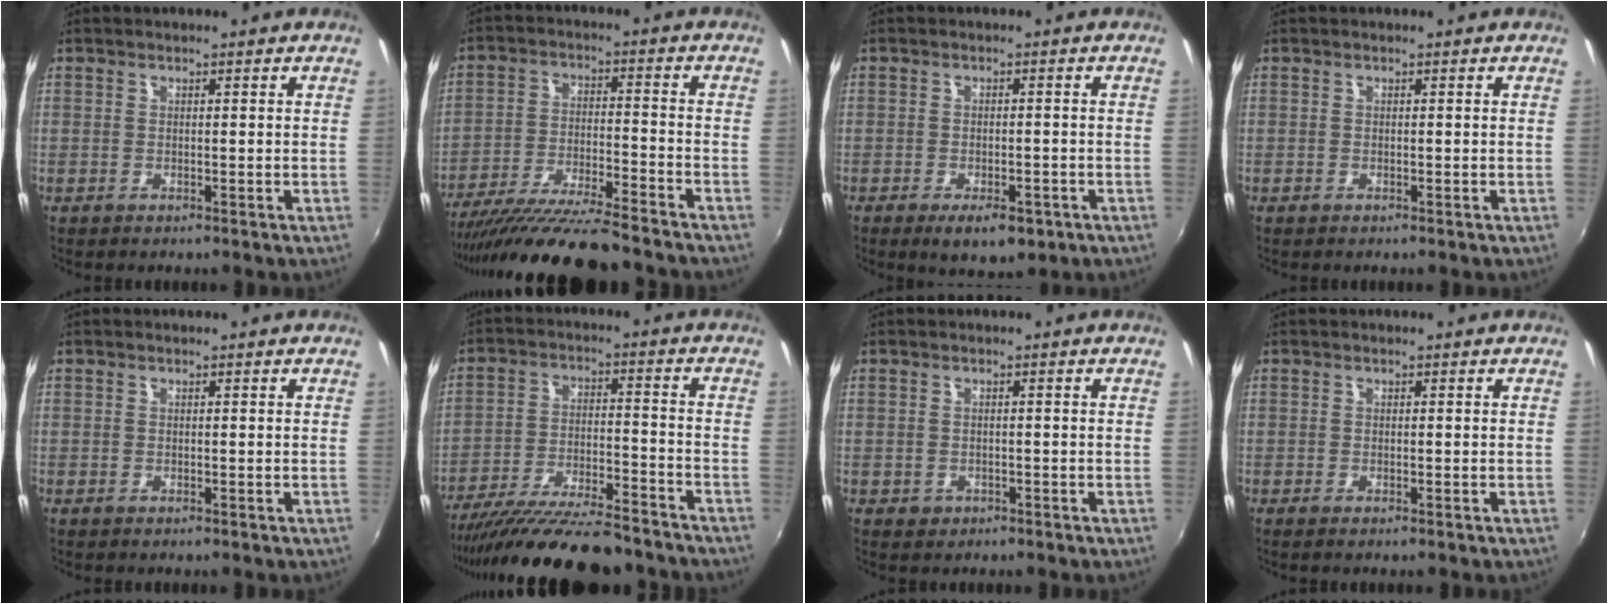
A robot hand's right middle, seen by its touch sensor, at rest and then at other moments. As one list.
[{"total": 17.1, "force": [-15.0, 1.2, 8.2], "torque": [-0.164, -0.042, -0.247]}, {"total": 6.6, "force": [-3.9, 2.9, 4.5], "torque": [-0.087, -0.017, -0.053]}, {"total": 0.0}, {"total": 0.0}, {"total": 20.6, "force": [-17.9, 3.6, 9.7], "torque": [-0.182, -0.044, -0.274]}, {"total": 1.7, "force": [-0.7, 1.5, 0.5], "torque": [-0.012, -0.004, -0.008]}, {"total": 0.5, "force": [-0.4, -0.1, 0.3], "torque": [-0.005, -0.001, -0.009]}]